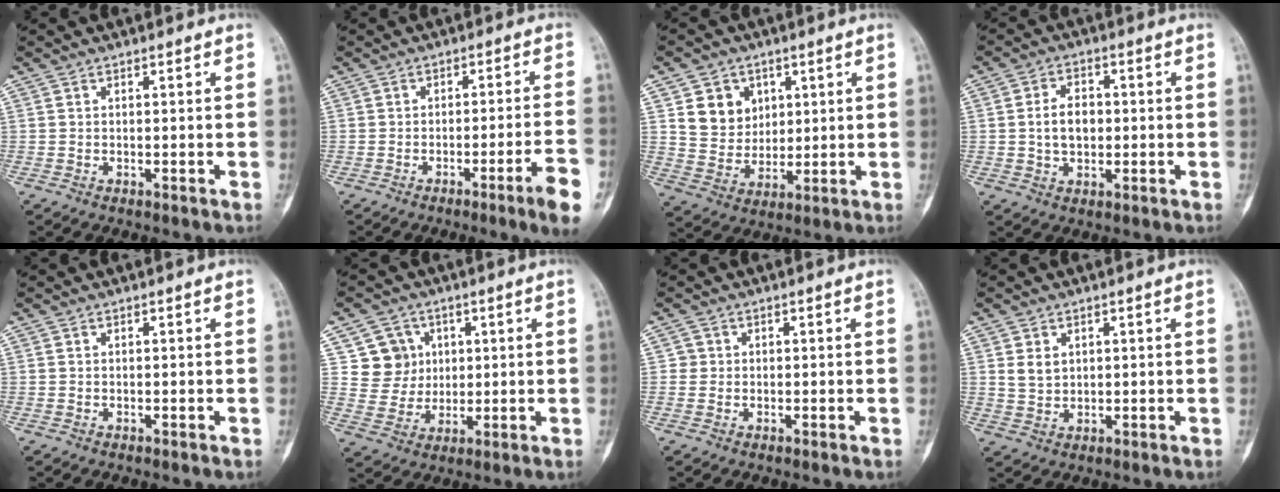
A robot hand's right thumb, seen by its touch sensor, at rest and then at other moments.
{"total": 8.2, "force": [-4.2, -0.3, 7.0], "torque": [-0.097, 0.013, -0.060]}
{"total": 9.2, "force": [3.6, 7.9, 3.3], "torque": [-0.021, -0.017, 0.070]}
{"total": 6.3, "force": [0.0, 4.4, 4.5], "torque": [-0.068, 0.011, 0.001]}
{"total": 0.0}
{"total": 8.4, "force": [2.8, 7.8, 1.4], "torque": [0.015, -0.008, 0.053]}
{"total": 1.3, "force": [0.0, 1.3, 0.0], "torque": [0.010, 0.005, -0.002]}
{"total": 3.2, "force": [1.2, 2.4, 1.8], "torque": [-0.021, -0.008, 0.027]}